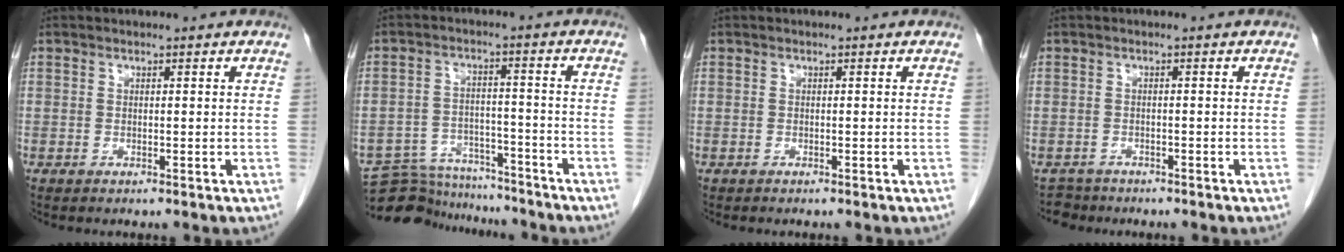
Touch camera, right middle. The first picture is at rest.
{"total": 11.7, "force": [-11.3, 3.1, 1.1], "torque": [-0.017, 0.018, -0.176]}
{"total": 0.0}
{"total": 2.2, "force": [-1.9, 0.9, -0.7], "torque": [0.006, -0.001, -0.034]}